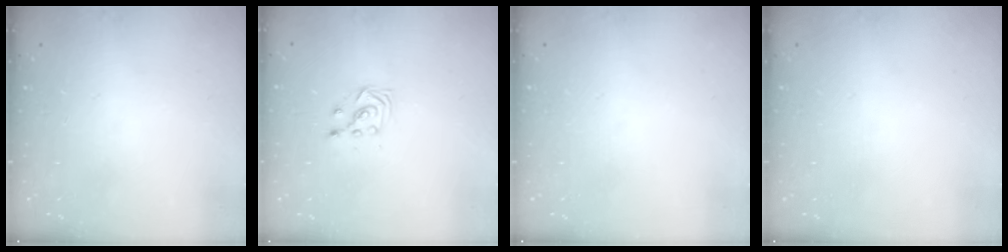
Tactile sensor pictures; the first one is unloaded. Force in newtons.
{"total": 2.7, "press": 2.7, "slide": 0.3}
{"total": 0.0}
{"total": 0.0}